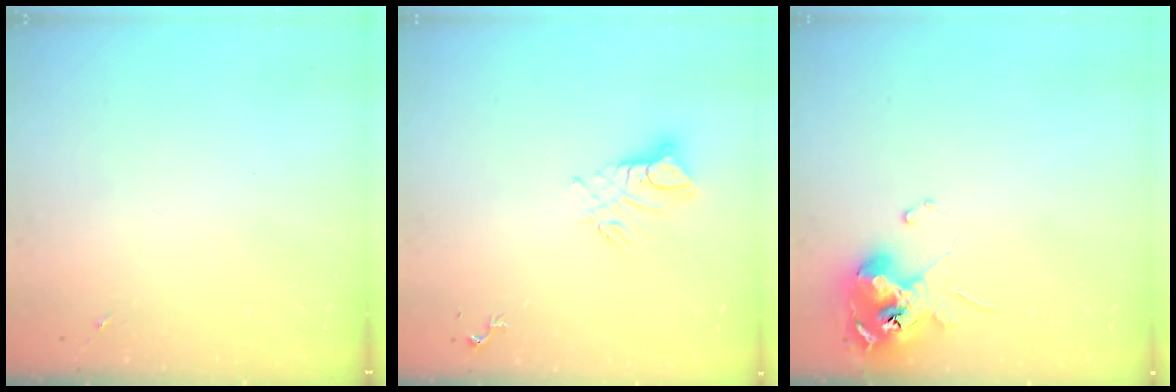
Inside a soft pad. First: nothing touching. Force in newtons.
{"total": 8.7, "press": 8.6, "slide": 0.9}
{"total": 11.8, "press": 11.7, "slide": 1.1}